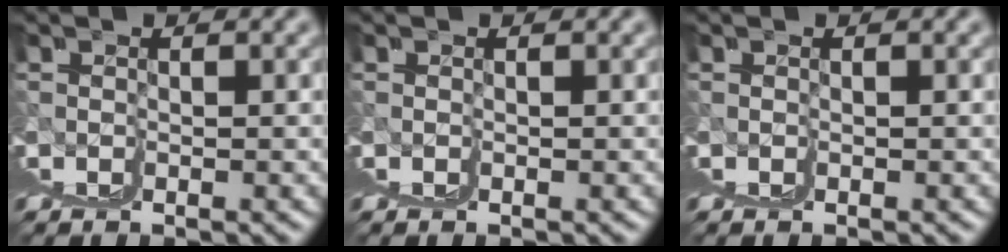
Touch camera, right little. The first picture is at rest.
{"total": 0.0}
{"total": 0.0}